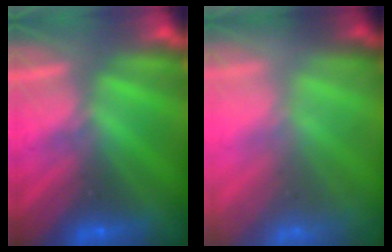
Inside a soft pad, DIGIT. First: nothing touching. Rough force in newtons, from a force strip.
{"total": 9.8}